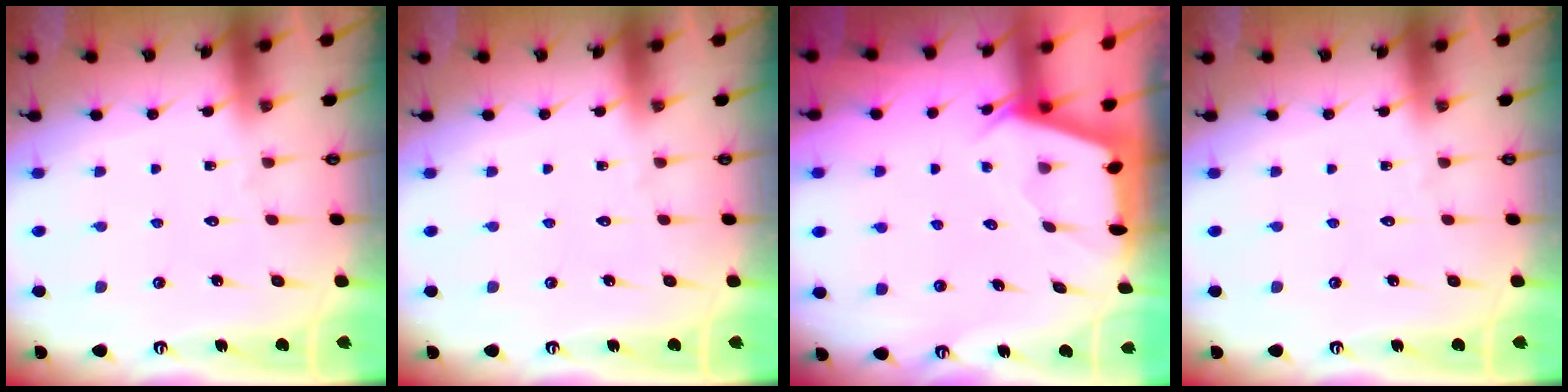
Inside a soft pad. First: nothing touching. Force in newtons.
{"total": 0.0}
{"total": 2.0, "press": 2.0, "slide": 0.3}
{"total": 0.0}